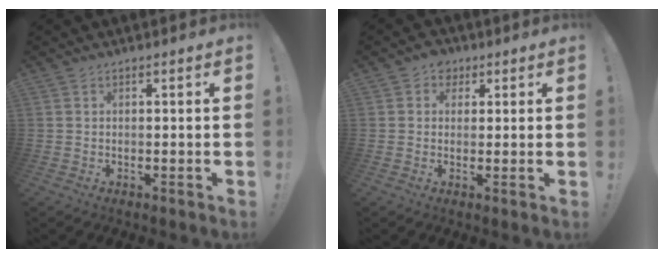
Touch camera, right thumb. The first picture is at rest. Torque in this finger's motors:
{"motor_torque": [-0.22, 0.02, -0.11, 0.17, 0.06]}